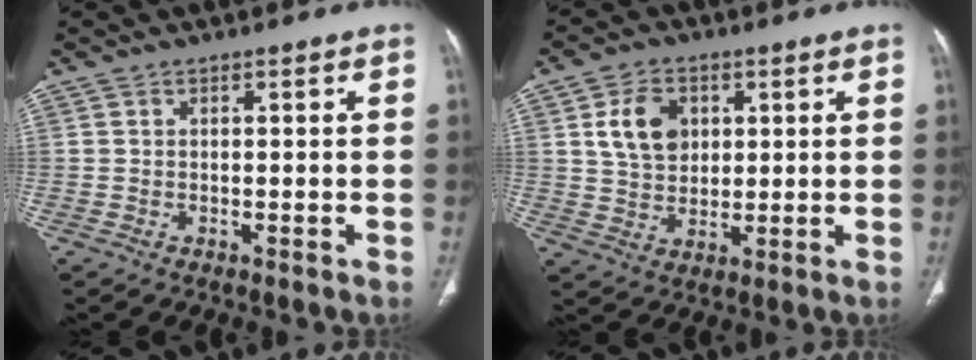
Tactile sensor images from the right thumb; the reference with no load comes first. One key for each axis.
{"total": 9.0, "fx": 2.7, "fy": 6.7, "fz": 5.3, "tx": -0.072, "ty": -0.008, "tz": 0.051}